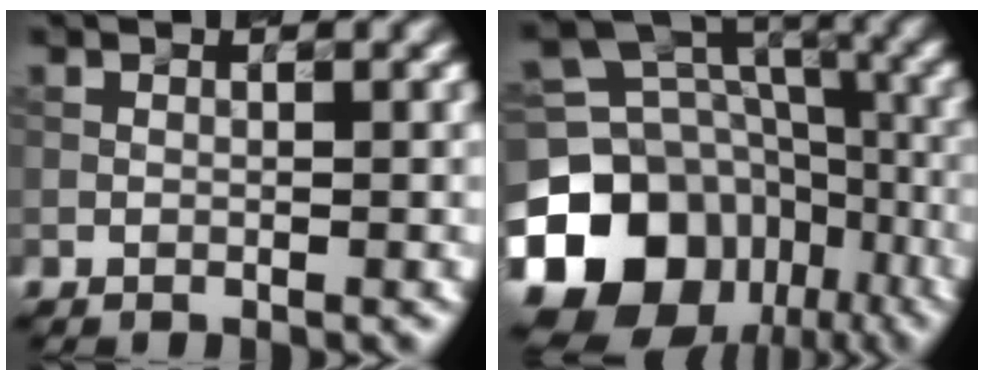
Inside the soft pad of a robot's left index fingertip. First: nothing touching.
{"total": 16.5, "force": [-6.9, 13.1, 7.2], "torque": [-0.158, -0.009, -0.118]}